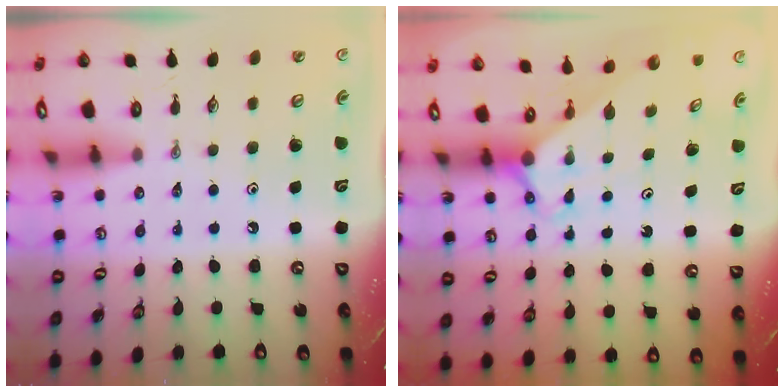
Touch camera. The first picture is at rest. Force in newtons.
{"total": 2.9, "press": 2.9, "slide": 0.0}